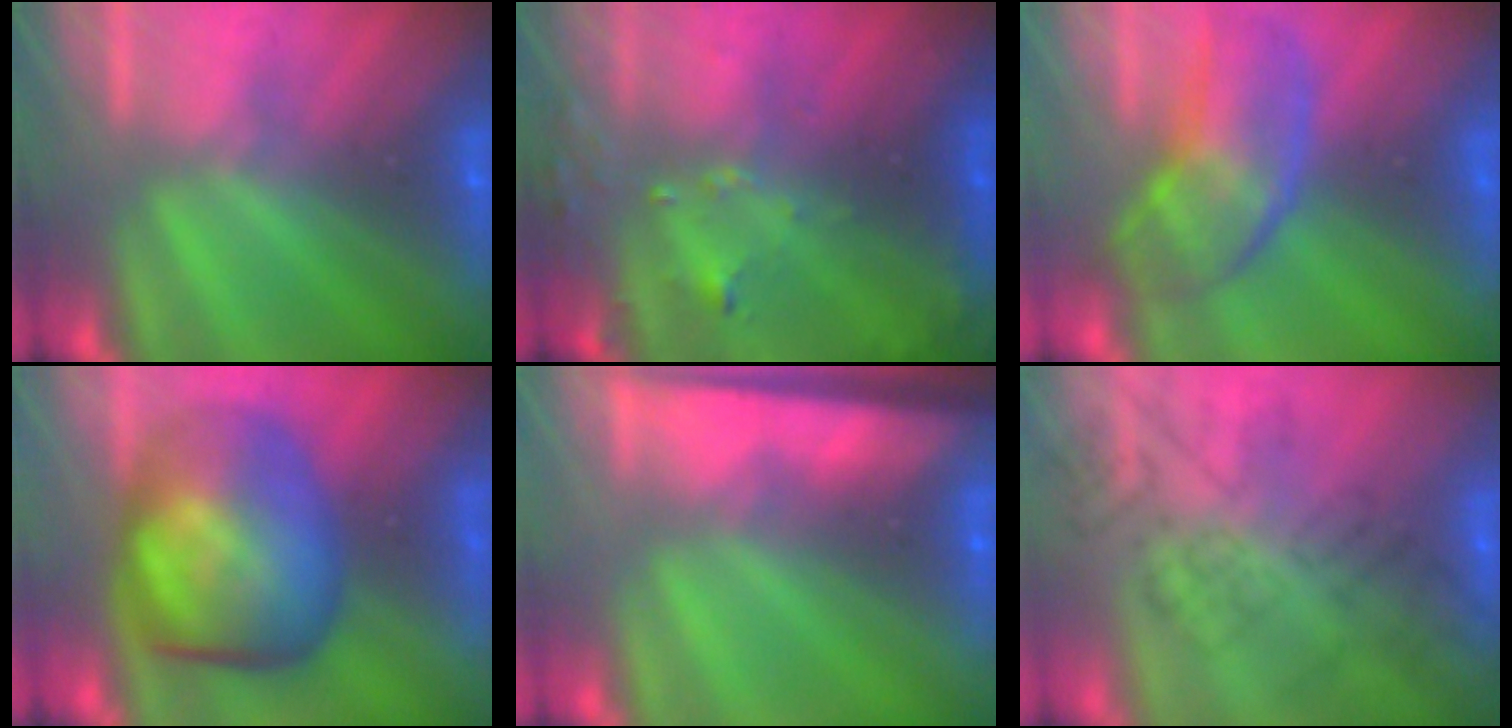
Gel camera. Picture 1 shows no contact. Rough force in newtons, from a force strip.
{"total": 5.8}
{"total": 2.8}
{"total": 7.8}
{"total": 7.5}
{"total": 4.6}